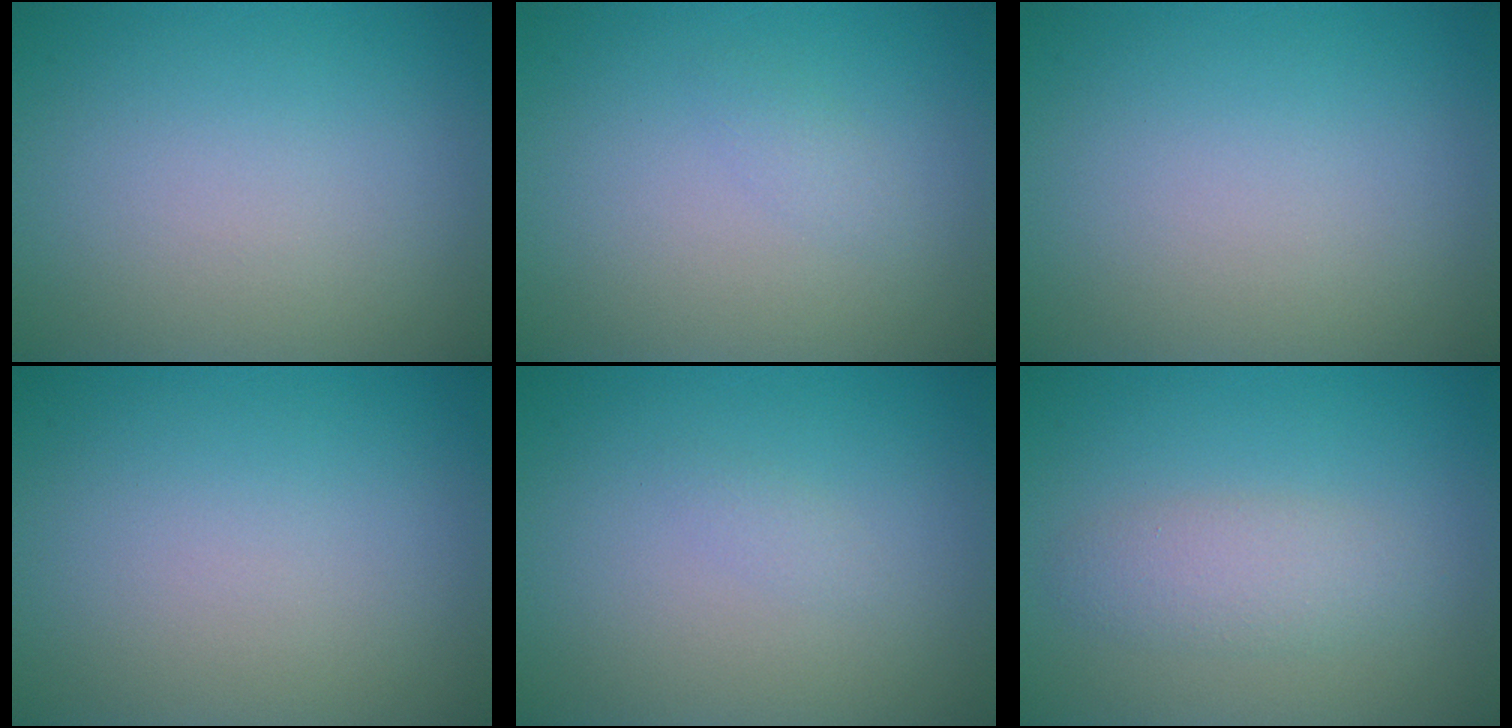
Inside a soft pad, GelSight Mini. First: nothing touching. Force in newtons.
{"total": 0.8, "press": 0.8, "slide": 0.0}
{"total": 0.0}
{"total": 0.0}
{"total": 0.6, "press": 0.6, "slide": 0.1}
{"total": 2.6, "press": 2.6, "slide": 0.0}